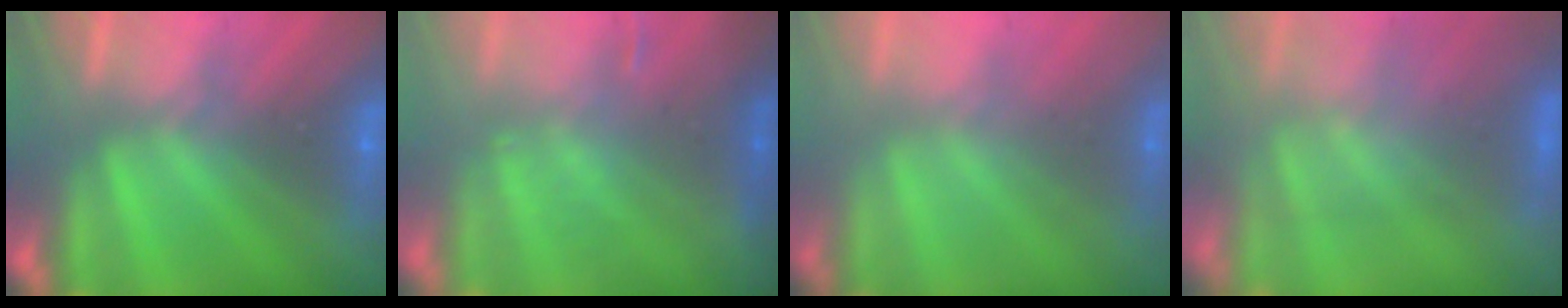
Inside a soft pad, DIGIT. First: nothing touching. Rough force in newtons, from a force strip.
{"total": 2.7}
{"total": 2.5}
{"total": 3.8}